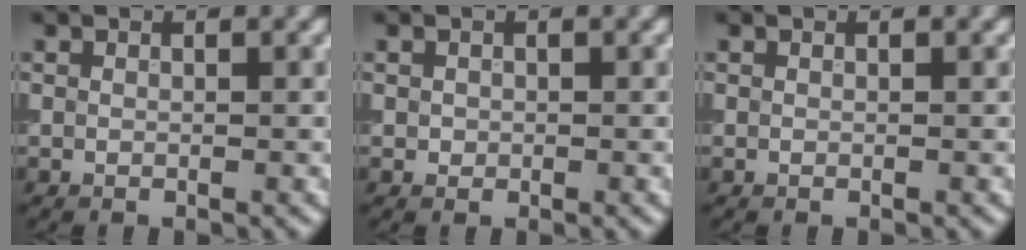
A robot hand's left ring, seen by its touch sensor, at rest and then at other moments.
{"total": 0.6, "force": [-0.1, 0.6, 0.2], "torque": [-0.004, -0.004, -0.001]}
{"total": 0.0}